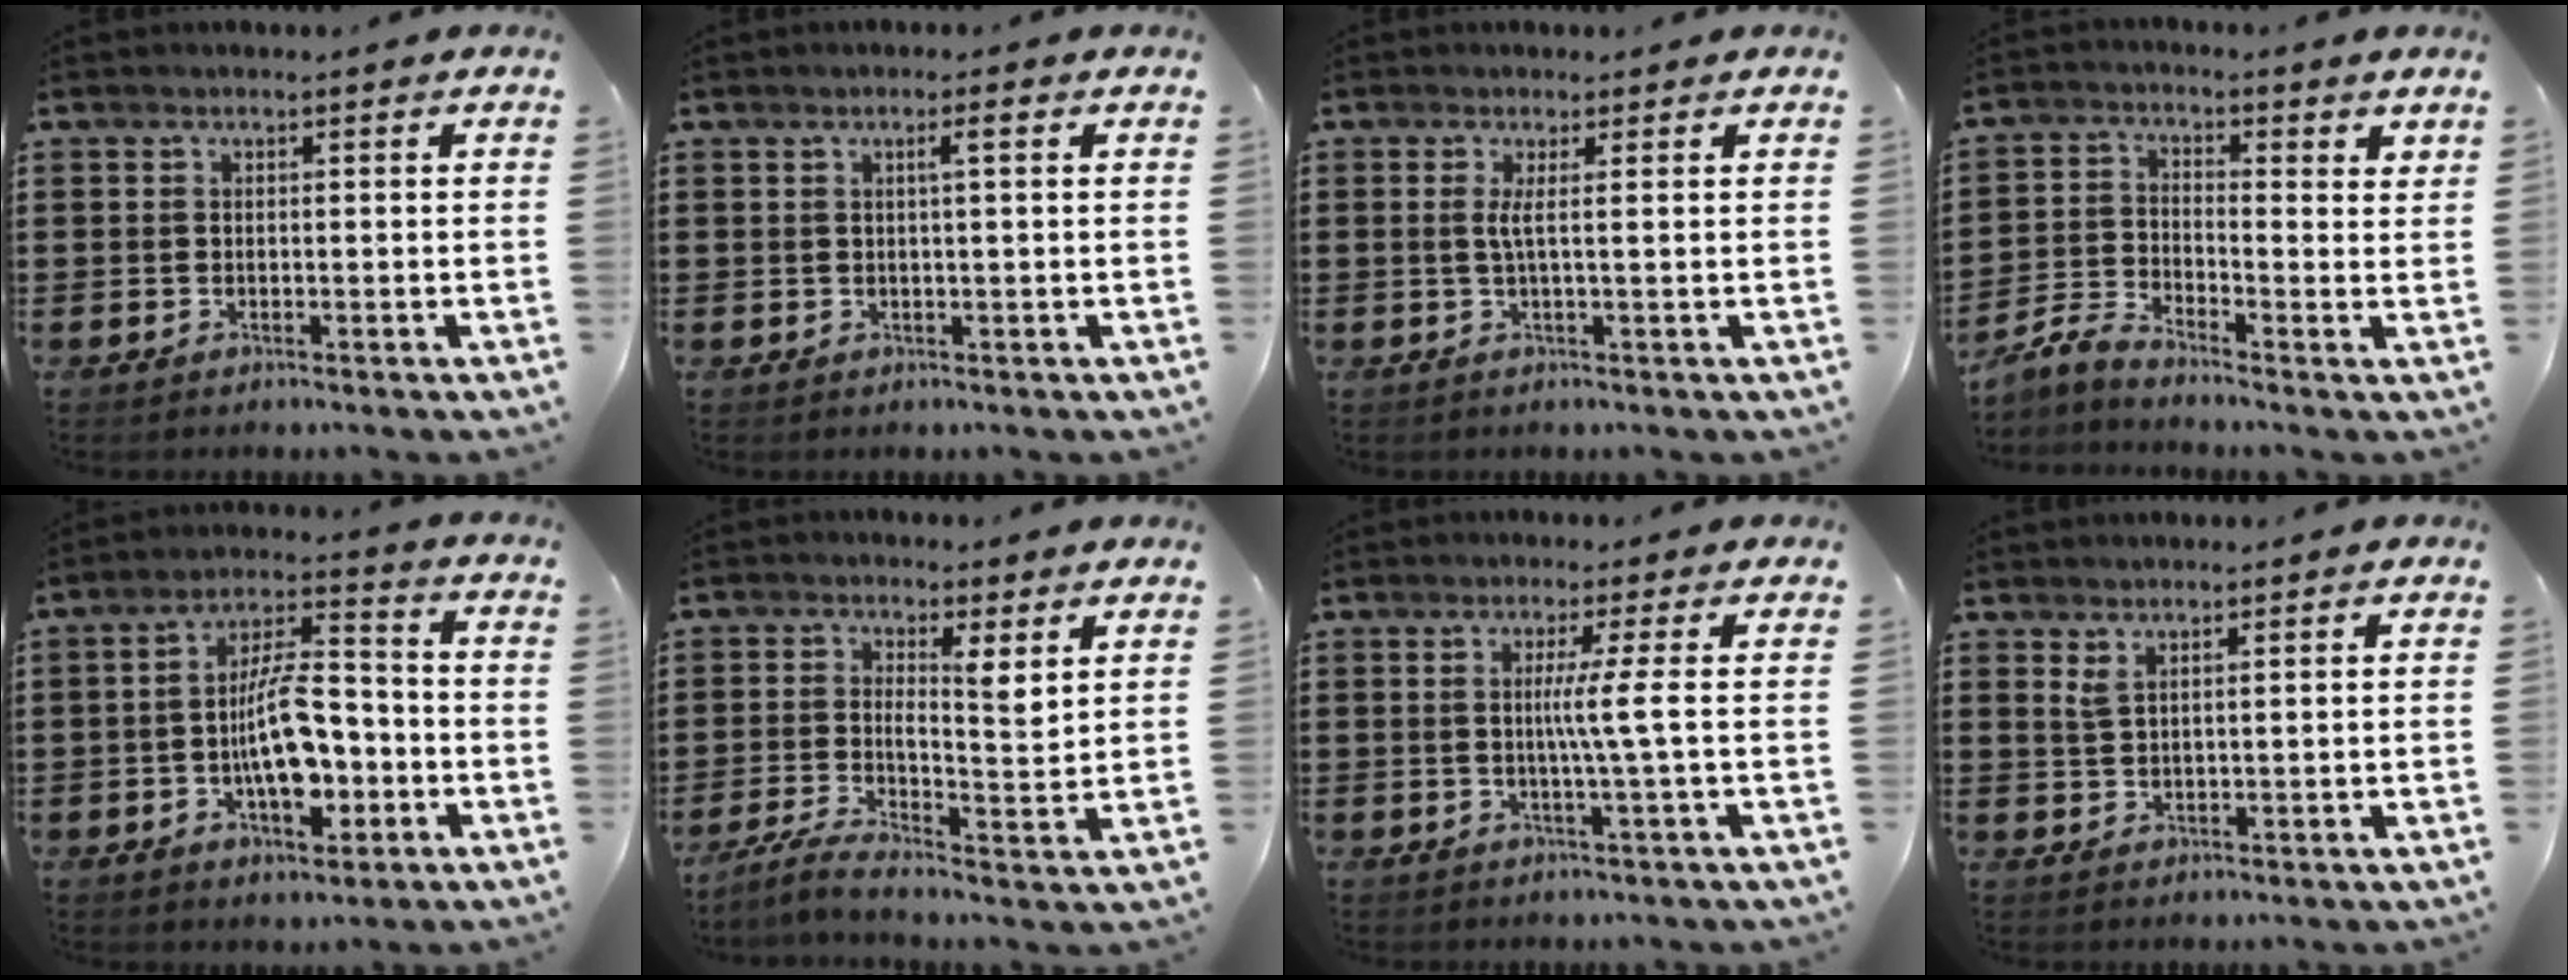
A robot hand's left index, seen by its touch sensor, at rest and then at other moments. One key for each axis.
{"total": 2.0, "fx": 0.7, "fy": 0.0, "fz": 1.9, "tx": -0.037, "ty": 0.001, "tz": 0.010}
{"total": 2.3, "fx": 0.3, "fy": -0.5, "fz": 2.2, "tx": -0.045, "ty": -0.008, "tz": 0.004}
{"total": 2.5, "fx": -2.0, "fy": 0.5, "fz": 1.4, "tx": -0.038, "ty": -0.004, "tz": -0.044}
{"total": 10.9, "fx": -2.7, "fy": 5.0, "fz": 9.3, "tx": -0.169, "ty": 0.002, "tz": -0.053}
{"total": 4.0, "fx": 1.8, "fy": 0.2, "fz": 3.5, "tx": -0.064, "ty": -0.027, "tz": 0.021}
{"total": 4.7, "fx": 0.2, "fy": -1.1, "fz": 4.6, "tx": -0.085, "ty": -0.011, "tz": -0.002}
{"total": 2.0, "fx": 1.6, "fy": 0.3, "fz": 1.2, "tx": -0.028, "ty": 0.001, "tz": 0.029}